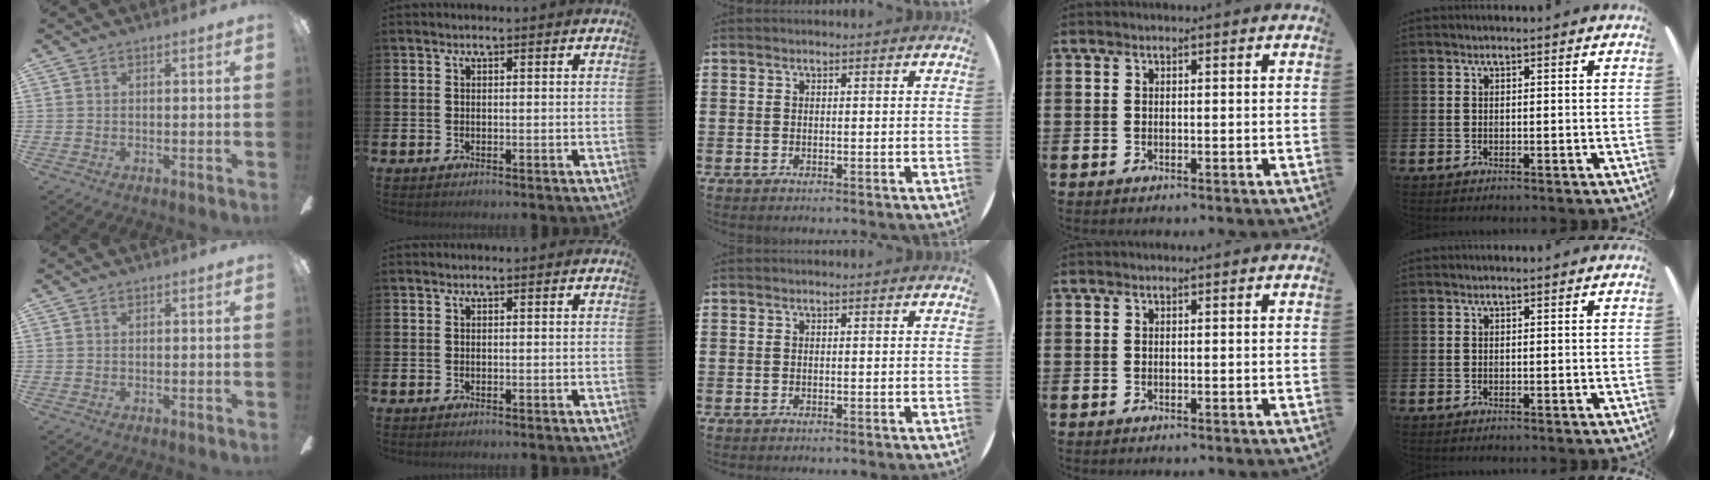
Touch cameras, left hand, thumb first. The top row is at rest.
{}